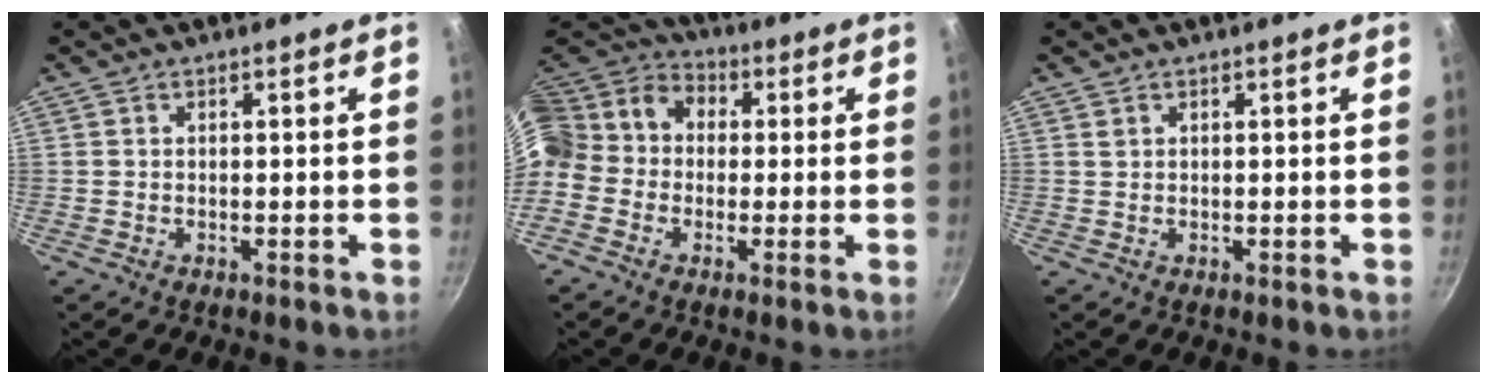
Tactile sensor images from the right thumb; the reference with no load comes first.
{"total": 14.6, "force": [-0.6, 12.4, 7.6], "torque": [-0.140, 0.054, -0.035]}
{"total": 0.5, "force": [0.4, 0.3, 0.2], "torque": [-0.002, -0.003, 0.007]}